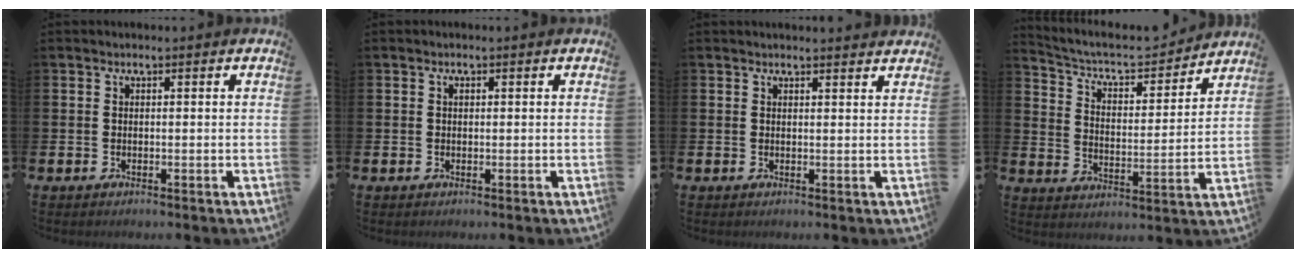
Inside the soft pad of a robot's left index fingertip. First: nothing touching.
{"total": 0.6, "force": [0.2, 0.4, 0.3], "torque": [-0.002, 0.003, 0.002]}
{"total": 1.3, "force": [1.2, -0.1, 0.0], "torque": [0.005, -0.009, 0.022]}
{"total": 6.3, "force": [5.7, 1.8, 1.8], "torque": [-0.067, -0.043, 0.091]}